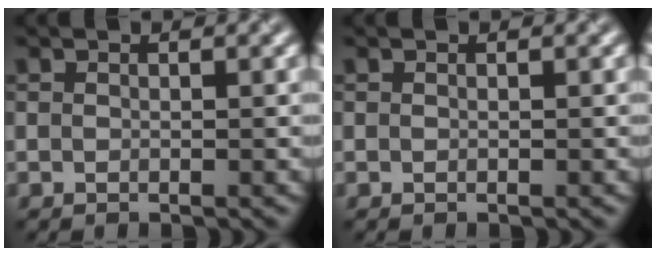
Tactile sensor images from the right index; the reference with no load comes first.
{"total": 0.0}